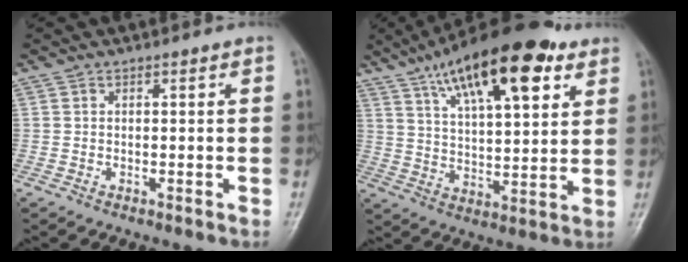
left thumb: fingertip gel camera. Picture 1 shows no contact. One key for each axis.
{"total": 21.3, "fx": 11.6, "fy": 7.7, "fz": 16.2, "tx": -0.238, "ty": -0.025, "tz": 0.189}